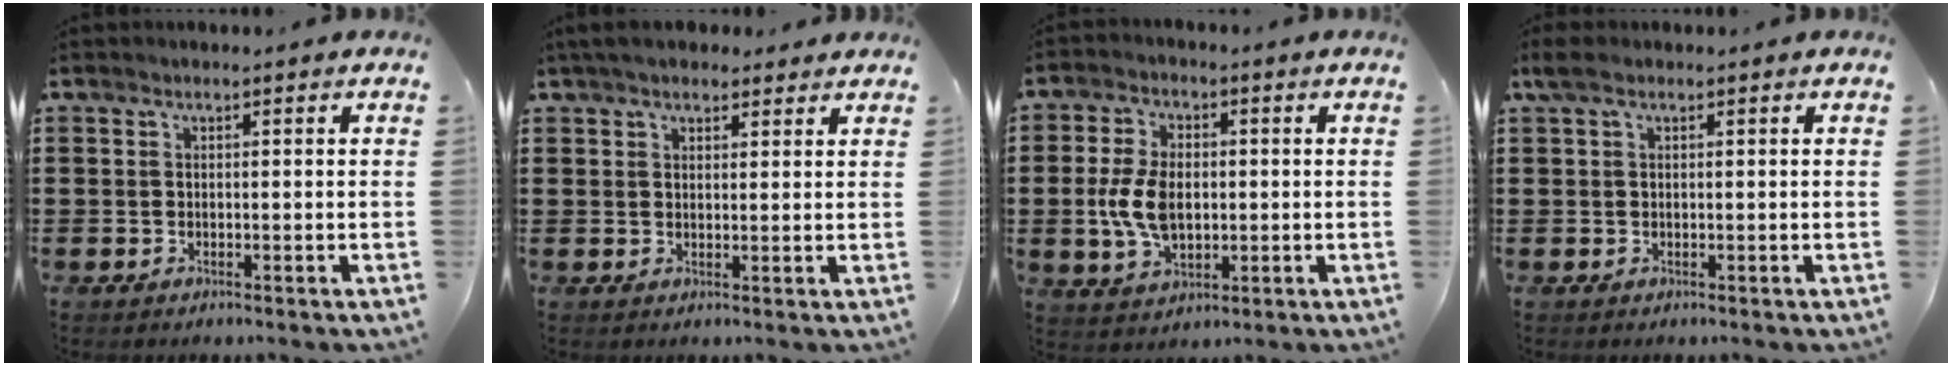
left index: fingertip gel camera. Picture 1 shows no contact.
{"total": 3.9, "force": [3.3, 1.5, 1.5], "torque": [-0.039, 0.001, 0.061]}
{"total": 7.8, "force": [-0.2, 4.8, 6.1], "torque": [-0.149, 0.003, -0.011]}
{"total": 1.4, "force": [0.4, 0.6, 1.2], "torque": [-0.032, 0.002, 0.004]}